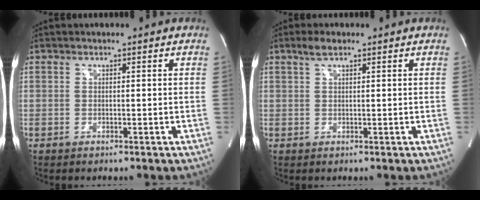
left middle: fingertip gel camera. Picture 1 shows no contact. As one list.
[{"total": 2.2, "force": [1.5, 0.7, 1.4], "torque": [-0.032, 0.009, 0.031]}]